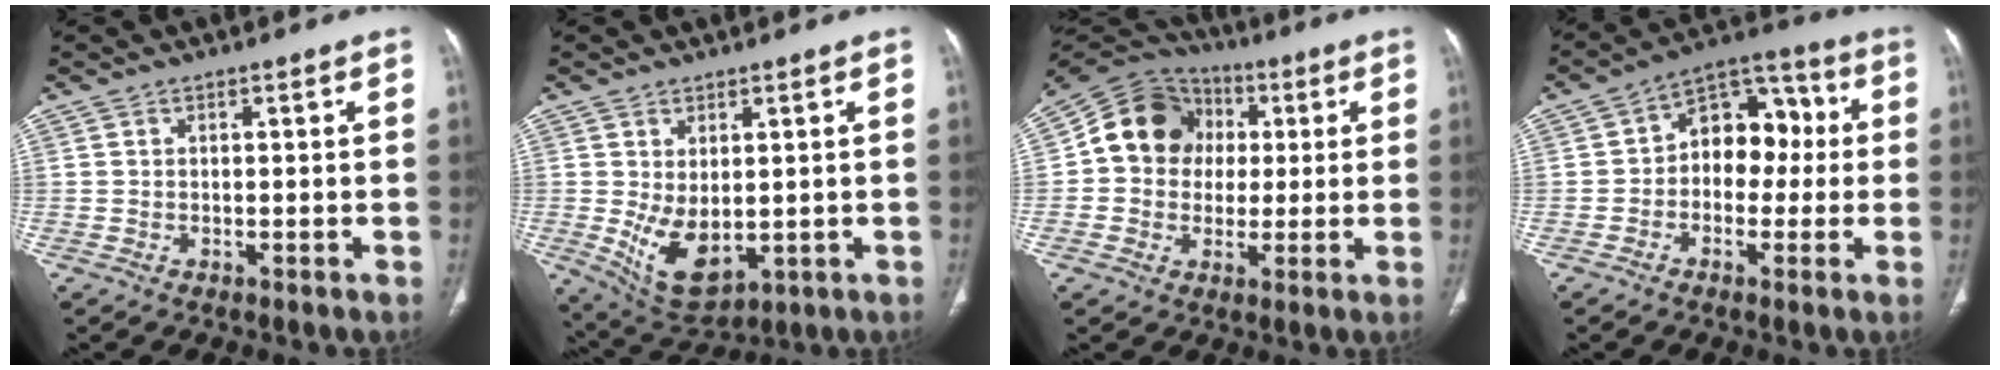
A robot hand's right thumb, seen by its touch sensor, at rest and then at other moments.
{"total": 9.0, "force": [-0.6, 5.0, 7.5], "torque": [-0.121, -0.015, 0.017]}
{"total": 13.8, "force": [1.8, 12.0, 6.5], "torque": [-0.085, 0.021, 0.020]}
{"total": 11.9, "force": [0.1, 8.4, 8.4], "torque": [-0.075, 0.042, -0.013]}